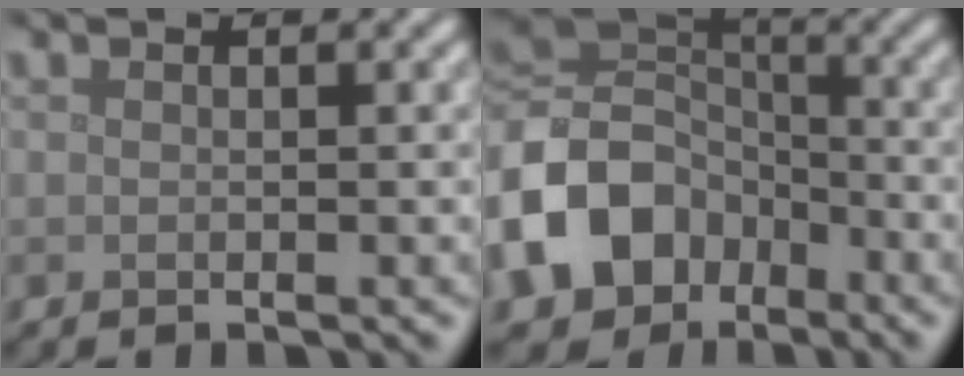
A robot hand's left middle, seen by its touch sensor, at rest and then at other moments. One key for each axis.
{"total": 12.4, "fx": -5.2, "fy": 9.6, "fz": 5.8, "tx": -0.146, "ty": -0.007, "tz": -0.119}